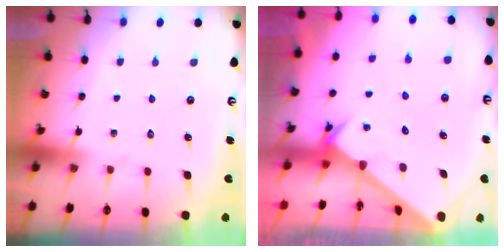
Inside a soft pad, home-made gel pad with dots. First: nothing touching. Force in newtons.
{"total": 2.4, "press": 2.4, "slide": 0.2}